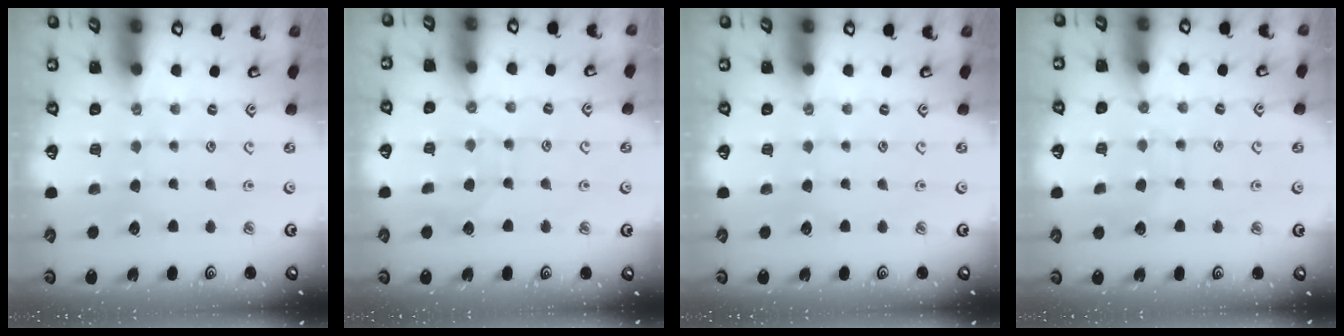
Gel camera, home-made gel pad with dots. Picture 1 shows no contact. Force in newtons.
{"total": 3.0, "press": 2.9, "slide": 0.4}
{"total": 0.0}
{"total": 6.5, "press": 6.5, "slide": 0.6}